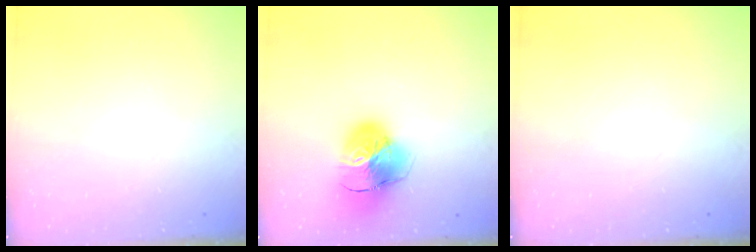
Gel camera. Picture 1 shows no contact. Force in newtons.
{"total": 17.8, "press": 17.7, "slide": 2.1}
{"total": 0.0}